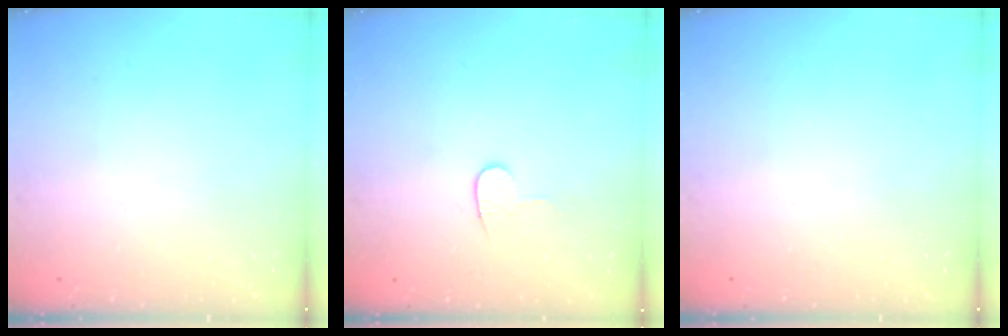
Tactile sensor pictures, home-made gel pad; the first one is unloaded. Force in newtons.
{"total": 5.8, "press": 5.8, "slide": 0.3}
{"total": 0.0}